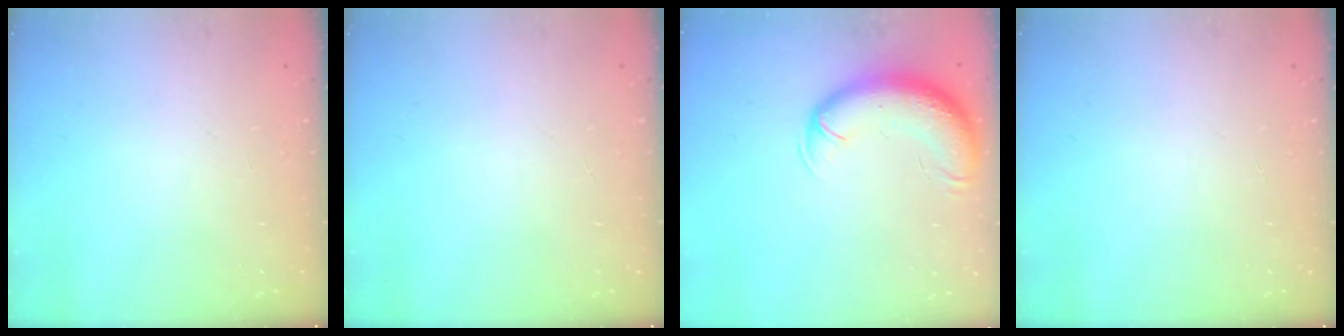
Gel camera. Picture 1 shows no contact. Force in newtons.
{"total": 0.0}
{"total": 12.6, "press": 12.1, "slide": 3.3}
{"total": 0.0}